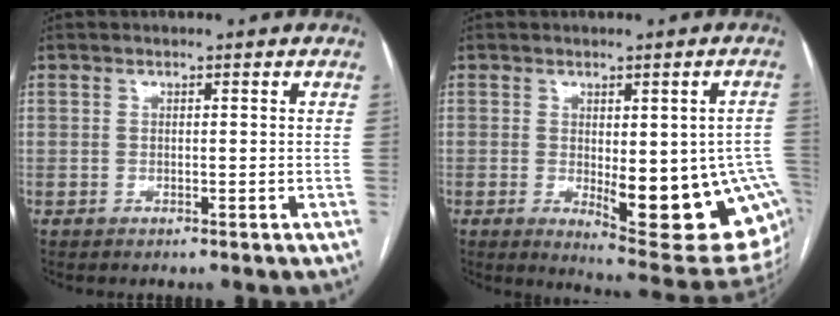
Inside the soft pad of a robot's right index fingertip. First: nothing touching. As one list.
[{"total": 17.3, "force": [-3.4, 5.4, 16.1], "torque": [-0.131, 0.002, -0.021]}]